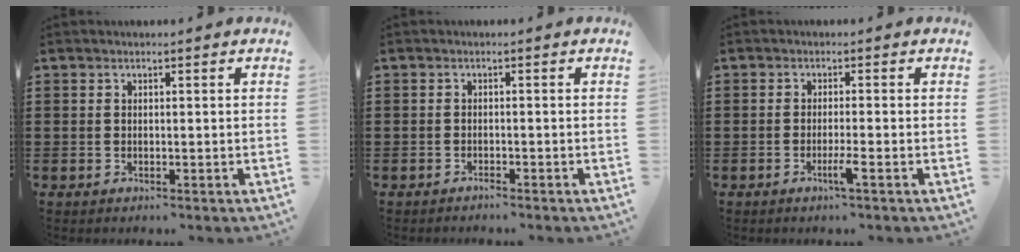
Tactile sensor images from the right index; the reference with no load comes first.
{"total": 0.9, "force": [-0.9, 0.0, 0.2], "torque": [-0.007, -0.001, -0.018]}
{"total": 2.8, "force": [-1.5, -0.2, 2.4], "torque": [-0.045, -0.009, -0.029]}